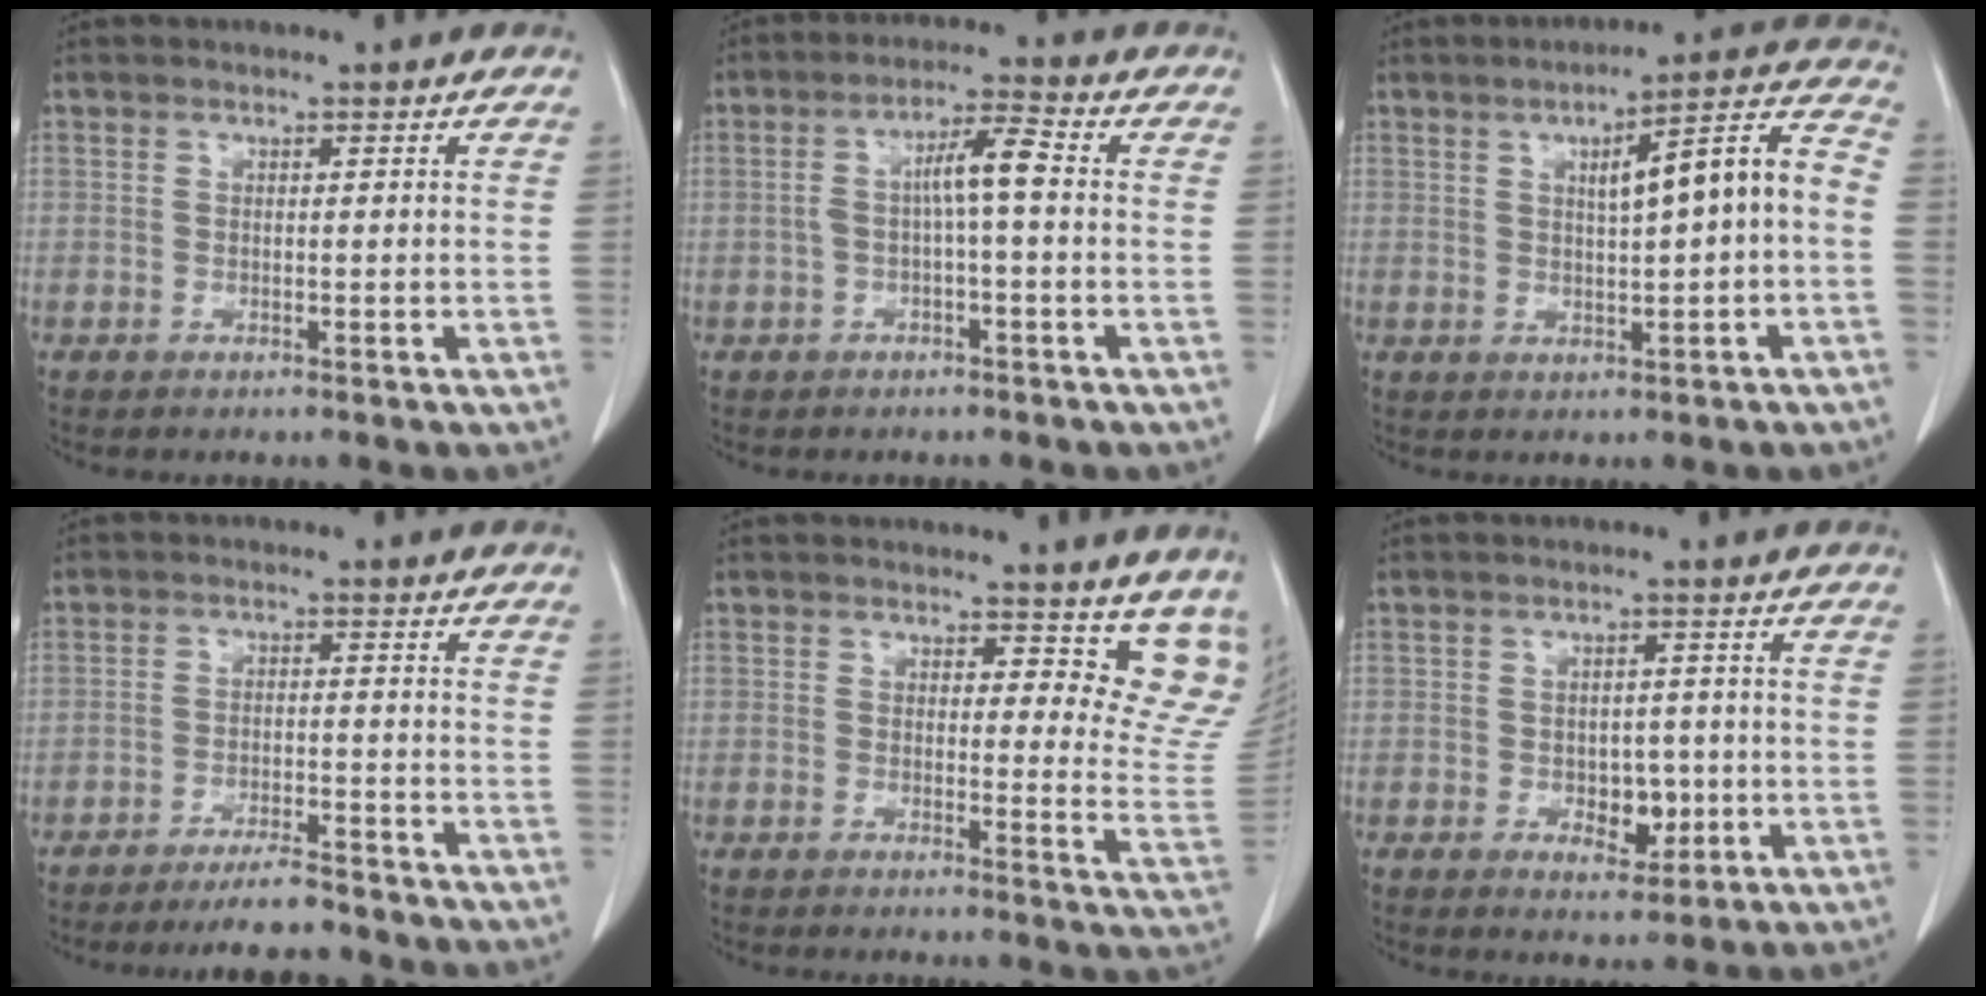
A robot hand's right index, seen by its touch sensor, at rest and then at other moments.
{"total": 5.6, "force": [-0.1, 0.6, 5.6], "torque": [-0.098, 0.021, -0.001]}
{"total": 10.3, "force": [0.3, 1.1, 10.2], "torque": [-0.140, 0.030, 0.005]}
{"total": 6.4, "force": [-5.9, 0.7, 2.3], "torque": [-0.035, -0.012, -0.098]}
{"total": 10.0, "force": [8.9, 3.6, 3.0], "torque": [0.006, -0.043, 0.069]}
{"total": 4.7, "force": [-1.0, 3.0, 3.5], "torque": [-0.040, 0.003, -0.006]}